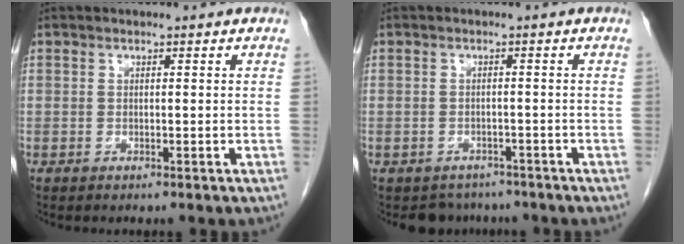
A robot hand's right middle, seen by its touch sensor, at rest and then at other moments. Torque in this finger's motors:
{"motor_torque": [0.02, -0.01, -0.02, 0.00]}